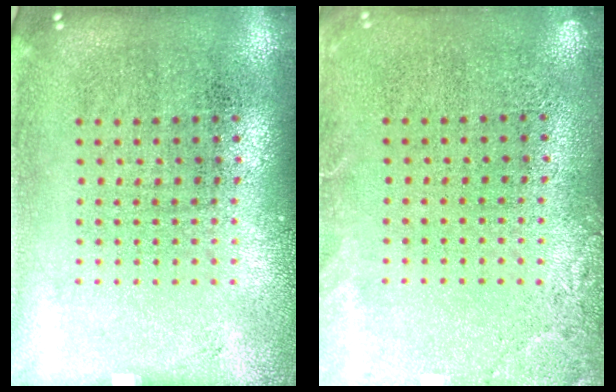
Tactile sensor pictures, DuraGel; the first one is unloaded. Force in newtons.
{"total": 1.9, "press": 1.8, "slide": 0.3}